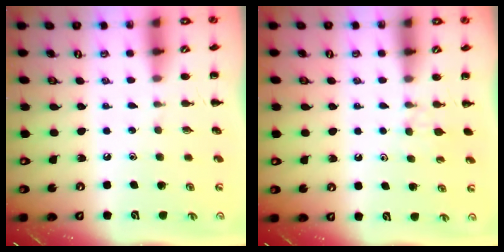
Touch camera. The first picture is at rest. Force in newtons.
{"total": 4.2, "press": 3.9, "slide": 1.4}